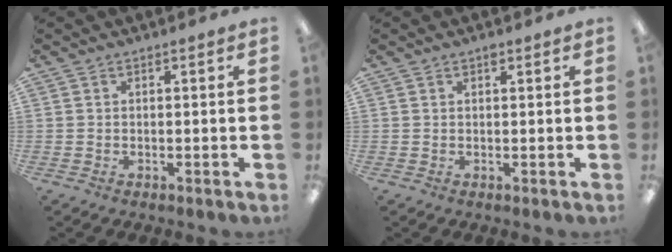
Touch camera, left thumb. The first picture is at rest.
{"total": 1.0, "force": [0.8, 0.3, 0.5], "torque": [-0.004, -0.002, 0.012]}